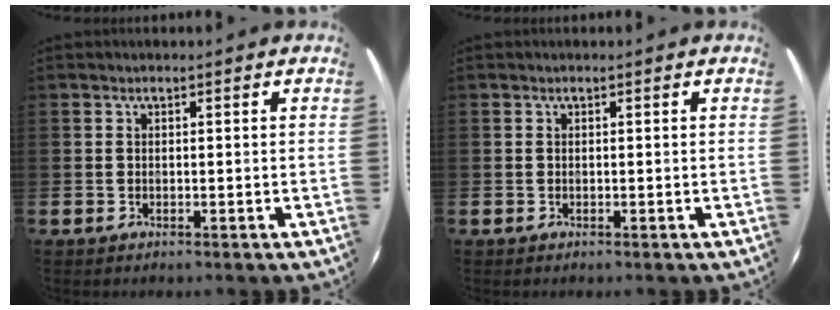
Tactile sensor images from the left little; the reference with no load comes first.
{"total": 0.0}